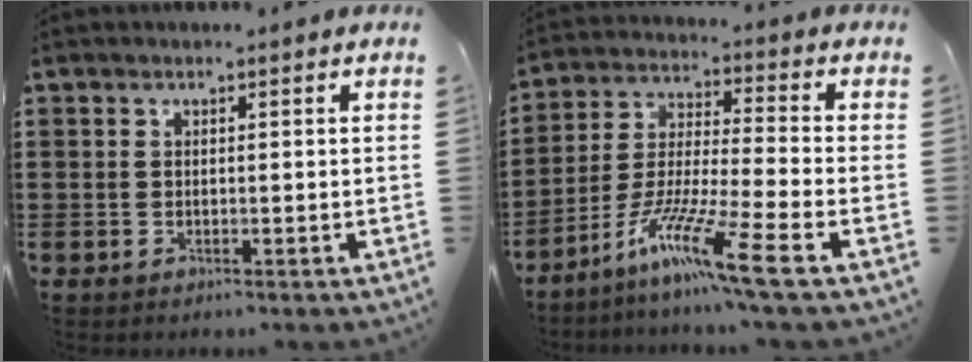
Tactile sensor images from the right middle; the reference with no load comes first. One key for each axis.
{"total": 11.5, "fx": -7.6, "fy": 0.3, "fz": 8.6, "tx": -0.175, "ty": -0.007, "tz": -0.151}